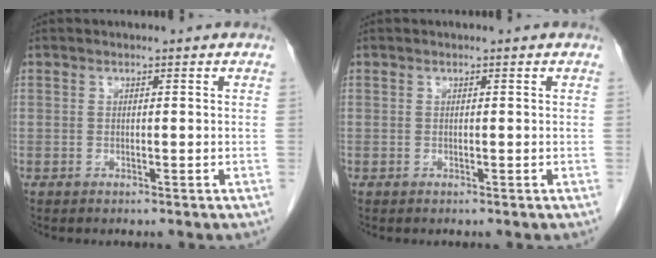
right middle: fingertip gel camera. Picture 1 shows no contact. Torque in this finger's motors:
{"motor_torque": [0.00, 0.00, 0.00, 0.00]}